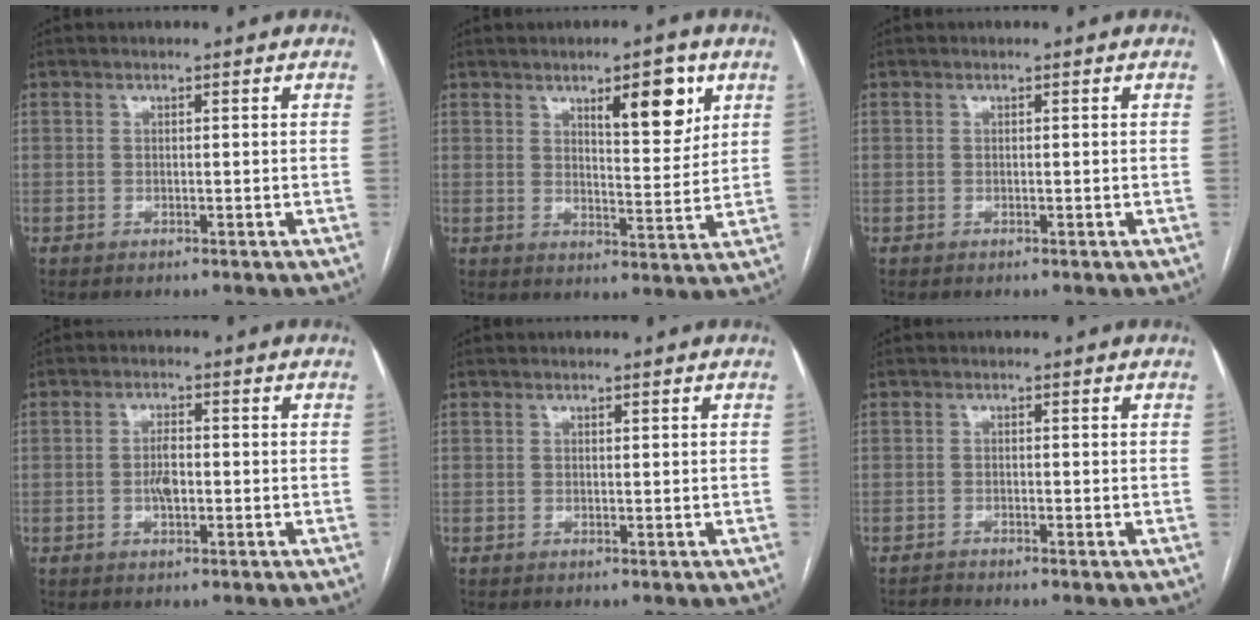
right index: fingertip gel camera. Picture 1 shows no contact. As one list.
[{"total": 8.2, "force": [4.3, 2.1, 6.6], "torque": [-0.099, -0.003, 0.065]}, {"total": 0.0}, {"total": 3.0, "force": [-0.5, 1.1, 2.8], "torque": [-0.055, 0.002, -0.009]}, {"total": 0.0}, {"total": 1.0, "force": [-1.0, -0.3, 0.1], "torque": [-0.002, -0.003, -0.018]}]